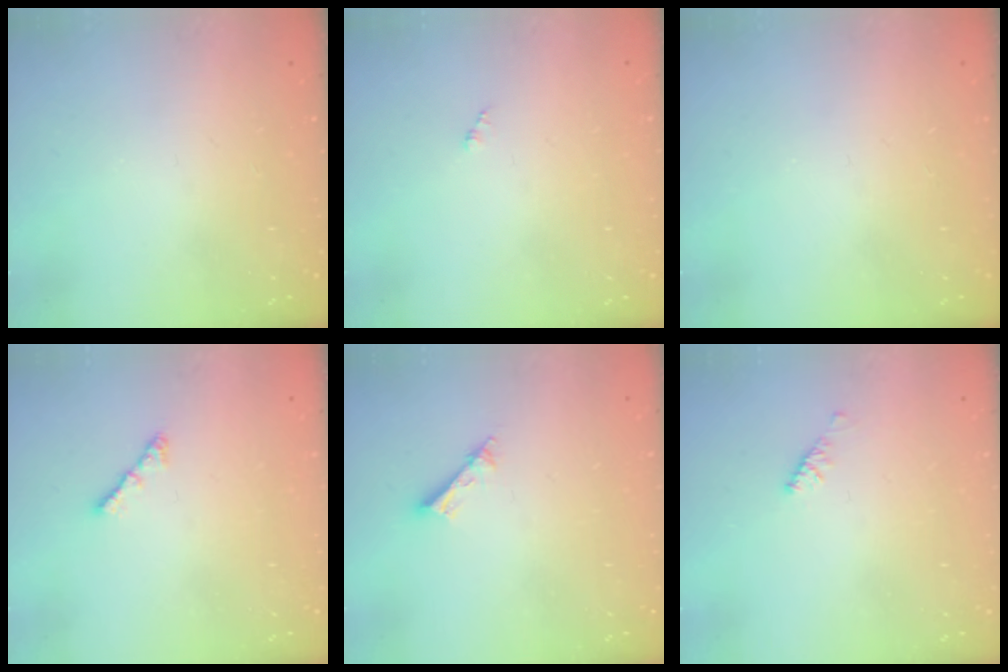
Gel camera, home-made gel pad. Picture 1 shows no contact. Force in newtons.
{"total": 0.7, "press": 0.7, "slide": 0.1}
{"total": 0.0}
{"total": 2.4, "press": 2.3, "slide": 0.6}
{"total": 3.4, "press": 3.4, "slide": 0.1}
{"total": 2.9, "press": 2.8, "slide": 0.6}